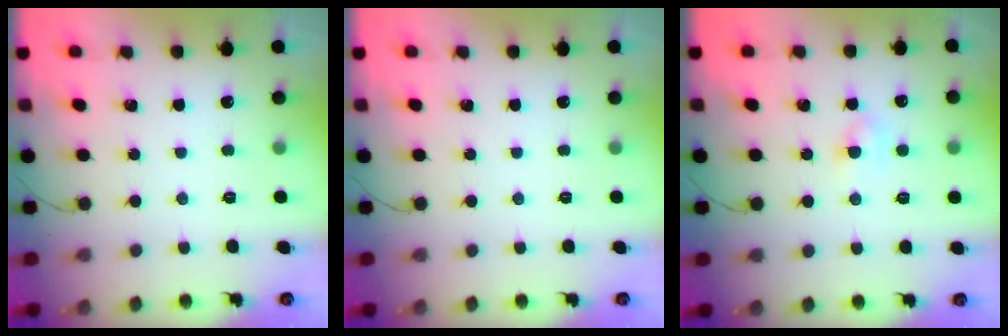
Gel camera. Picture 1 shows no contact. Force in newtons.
{"total": 0.0}
{"total": 3.0, "press": 2.9, "slide": 0.8}